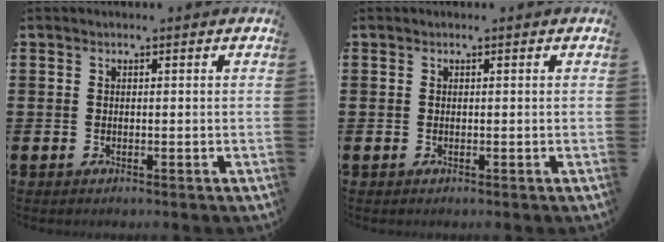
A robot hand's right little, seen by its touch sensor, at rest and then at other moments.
{"total": 0.0}